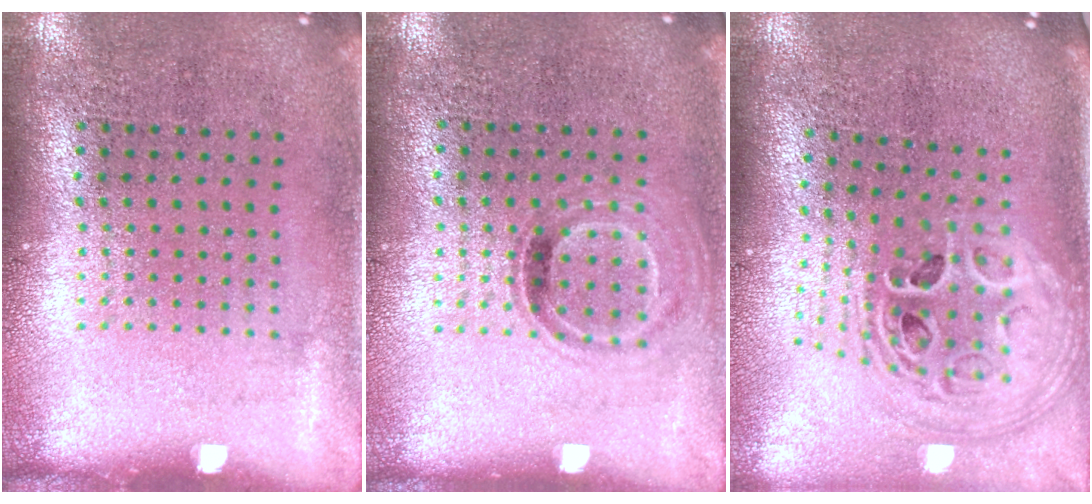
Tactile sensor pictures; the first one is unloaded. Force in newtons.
{"total": 0.9, "press": 0.8, "slide": 0.4}
{"total": 3.0, "press": 2.0, "slide": 2.2}